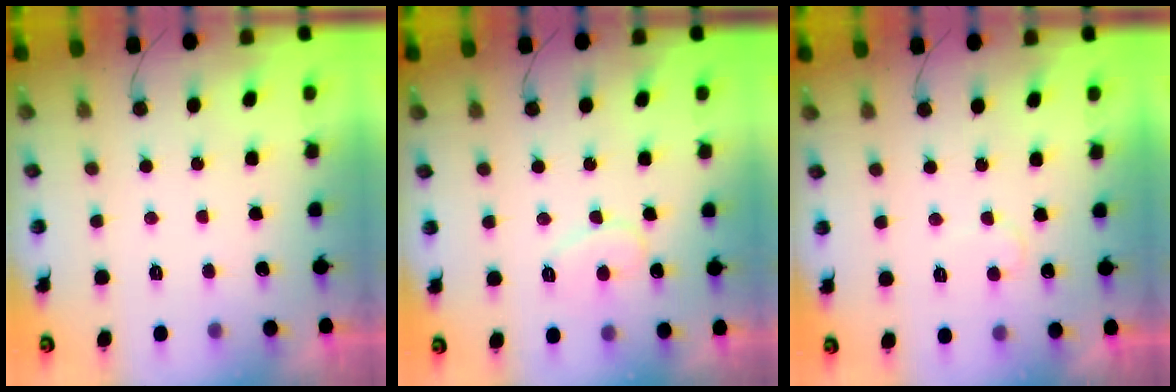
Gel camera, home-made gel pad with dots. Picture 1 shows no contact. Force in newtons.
{"total": 7.7, "press": 7.7, "slide": 0.5}
{"total": 6.8, "press": 6.8, "slide": 0.5}